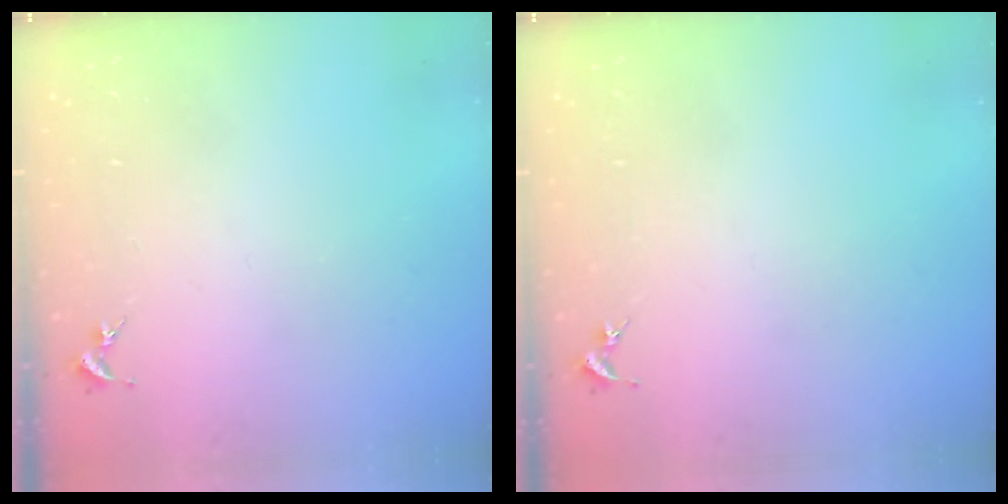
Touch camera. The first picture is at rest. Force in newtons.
{"total": 0.0}